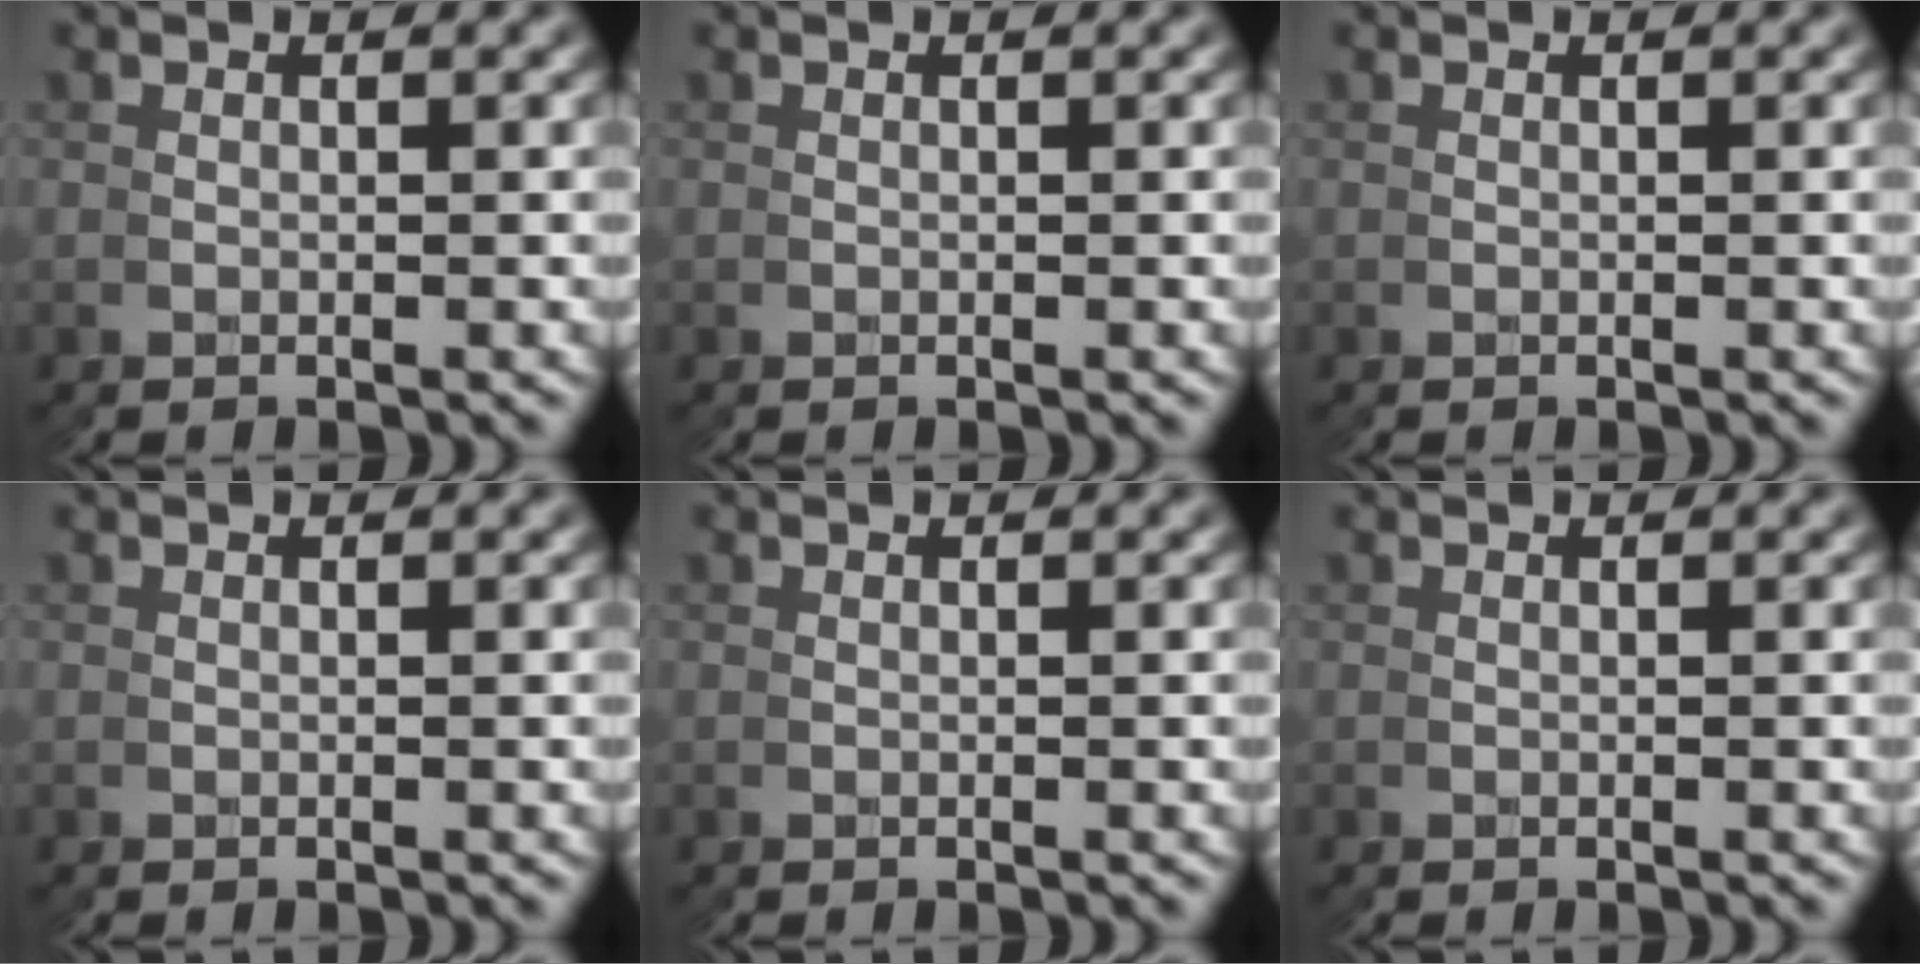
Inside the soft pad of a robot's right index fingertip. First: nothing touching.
{"total": 0.0}
{"total": 0.0}
{"total": 0.0}
{"total": 0.0}
{"total": 0.0}